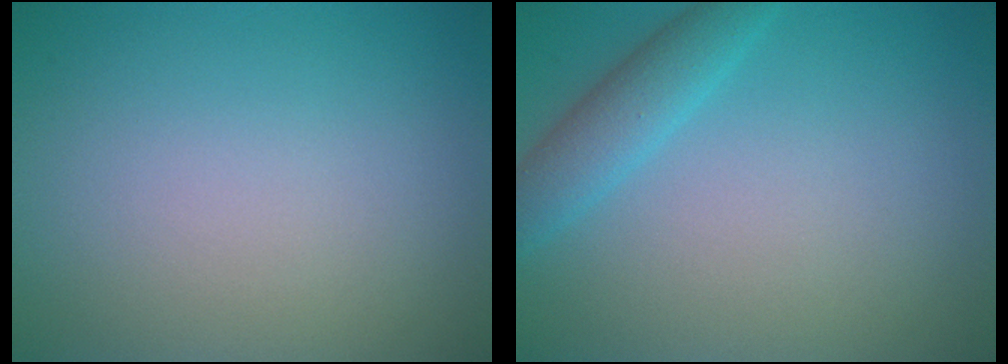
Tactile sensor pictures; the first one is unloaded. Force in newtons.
{"total": 2.9, "press": 2.9, "slide": 0.2}